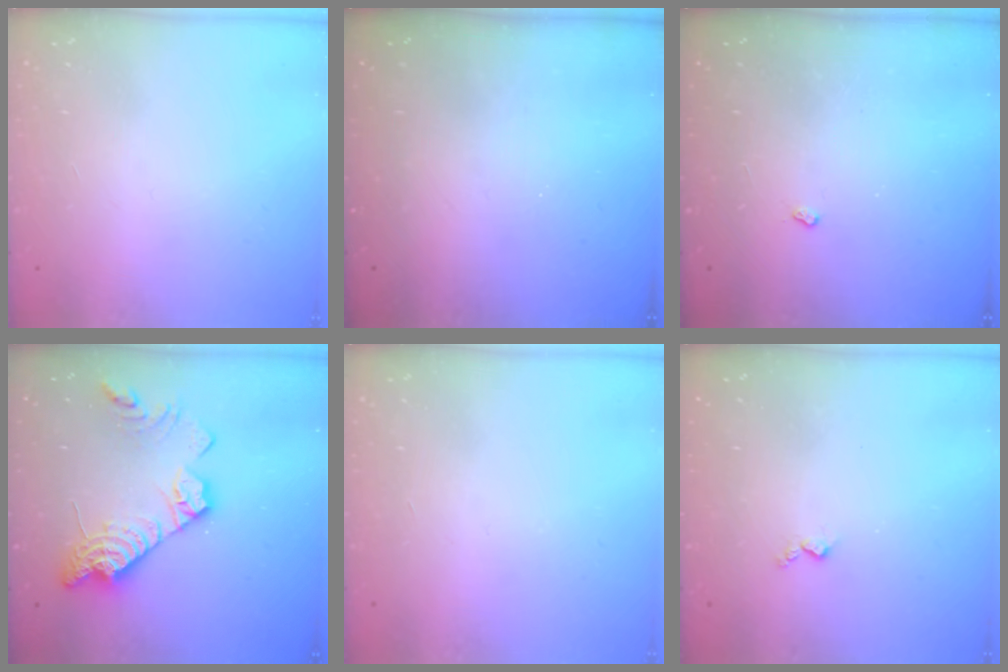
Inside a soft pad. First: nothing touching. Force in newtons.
{"total": 0.0}
{"total": 2.4, "press": 2.3, "slide": 0.4}
{"total": 17.0, "press": 16.9, "slide": 1.3}
{"total": 0.0}
{"total": 2.9, "press": 2.9, "slide": 0.5}